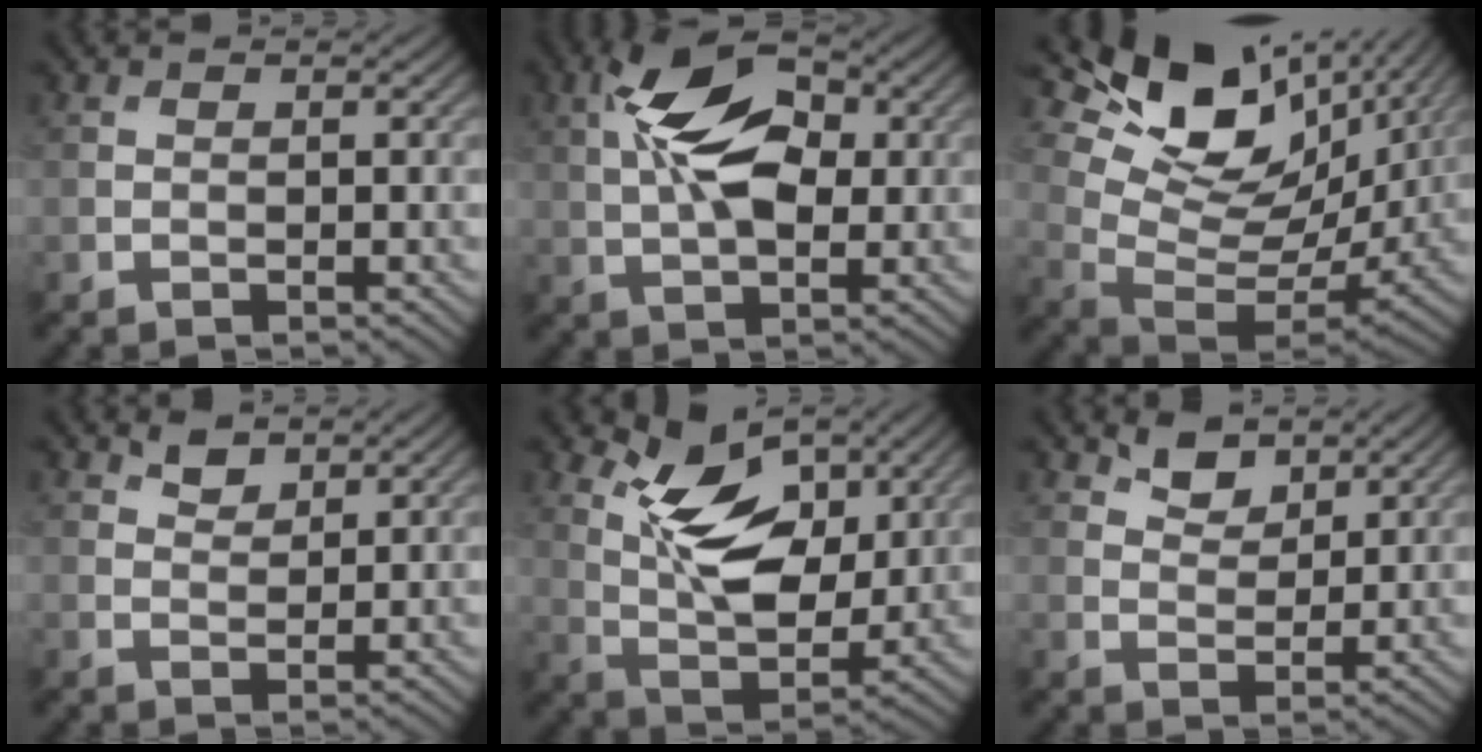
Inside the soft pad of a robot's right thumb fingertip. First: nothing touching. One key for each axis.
{"total": 8.9, "fx": 1.4, "fy": 4.5, "fz": 7.6, "tx": -0.147, "ty": 0.015, "tz": 0.014}
{"total": 15.8, "fx": 6.9, "fy": 9.0, "fz": 11.0, "tx": -0.220, "ty": 0.003, "tz": 0.135}
{"total": 2.0, "fx": 1.5, "fy": 1.0, "fz": 0.8, "tx": -0.018, "ty": -0.004, "tz": 0.032}
{"total": 10.0, "fx": 4.2, "fy": 5.1, "fz": 7.5, "tx": -0.146, "ty": -0.007, "tz": 0.077}
{"total": 3.4, "fx": 2.4, "fy": 1.8, "fz": 1.6, "tx": -0.034, "ty": -0.005, "tz": 0.049}